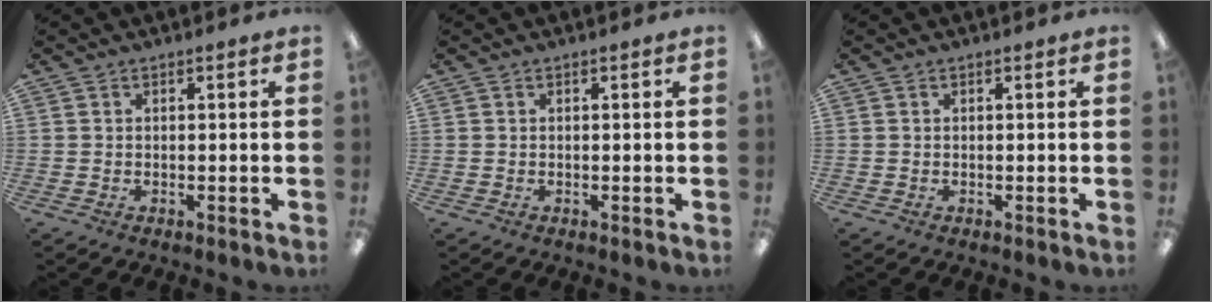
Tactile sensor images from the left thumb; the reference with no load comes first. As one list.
[{"total": 0.0}, {"total": 0.0}]